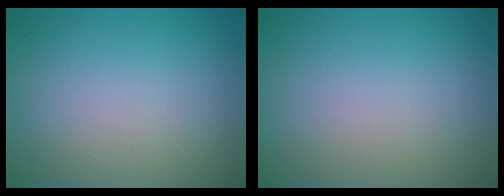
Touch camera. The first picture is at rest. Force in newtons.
{"total": 0.0}